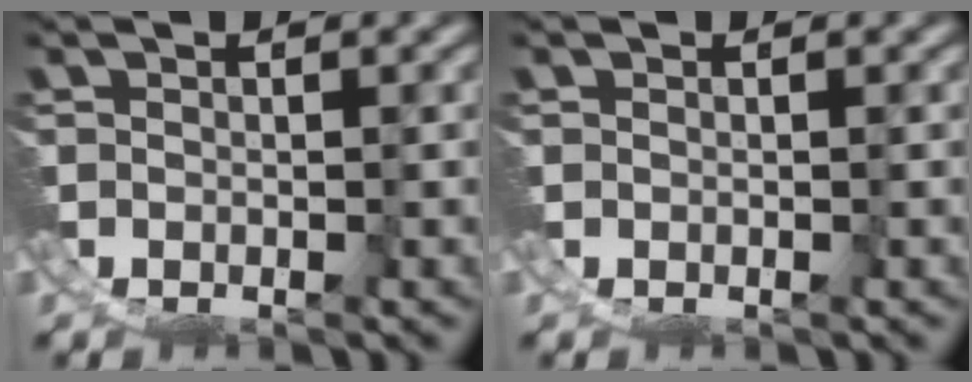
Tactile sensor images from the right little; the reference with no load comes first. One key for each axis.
{"total": 0.6, "fx": 0.0, "fy": -0.5, "fz": -0.3, "tx": 0.005, "ty": 0.000, "tz": 0.001}